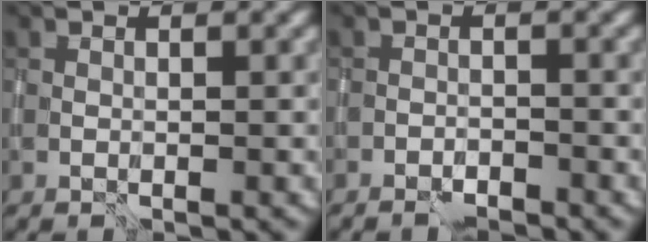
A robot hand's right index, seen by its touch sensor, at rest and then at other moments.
{"total": 1.4, "force": [-1.4, 0.1, -0.2], "torque": [0.005, 0.001, -0.028]}